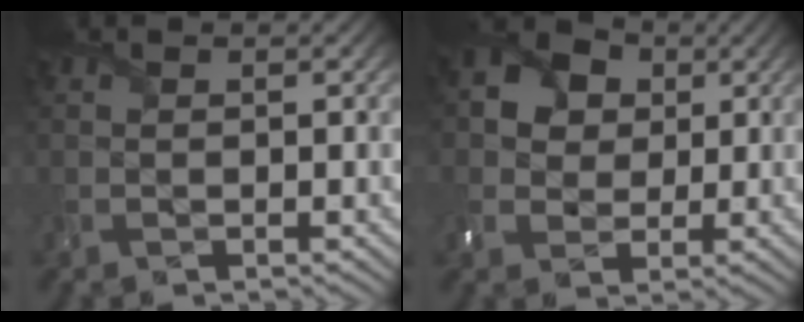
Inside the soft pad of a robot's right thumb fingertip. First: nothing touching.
{"total": 7.2, "force": [2.1, 6.1, 3.3], "torque": [-0.100, 0.014, 0.023]}